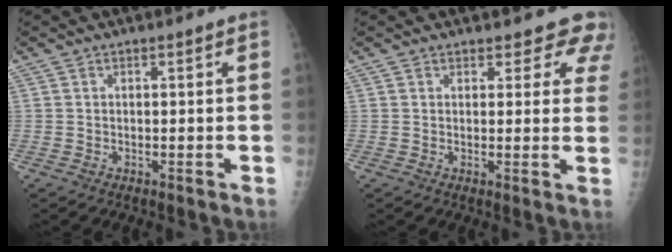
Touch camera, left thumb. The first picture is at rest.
{"total": 6.4, "force": [5.7, 2.8, 0.6], "torque": [0.045, -0.024, 0.041]}